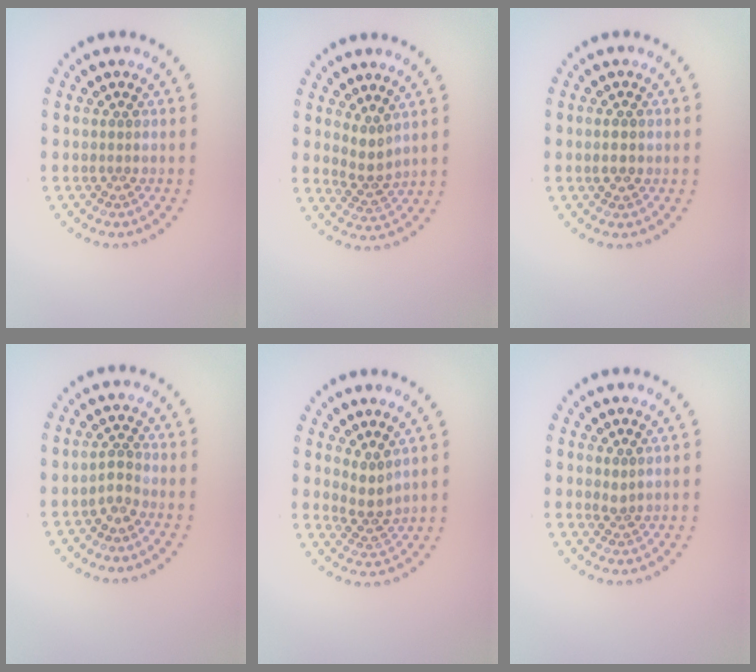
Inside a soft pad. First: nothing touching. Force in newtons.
{"total": 2.1, "press": 1.6, "slide": 1.3}
{"total": 2.1, "press": 2.1, "slide": 0.2}
{"total": 1.6, "press": 1.2, "slide": 1.1}
{"total": 2.2, "press": 1.7, "slide": 1.3}
{"total": 0.9, "press": 0.7, "slide": 0.6}